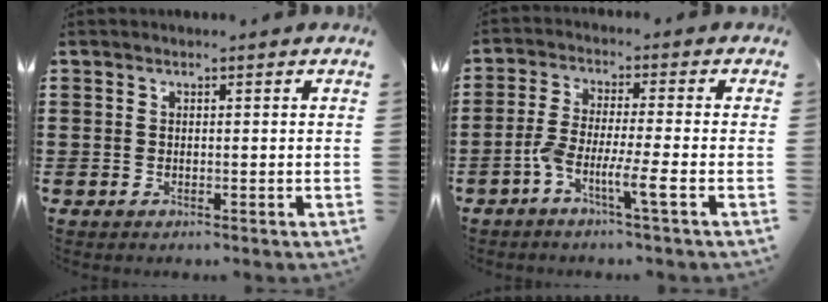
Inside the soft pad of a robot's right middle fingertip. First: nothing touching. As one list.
[{"total": 5.9, "force": [-3.3, 0.0, 4.9], "torque": [-0.103, -0.009, -0.066]}]